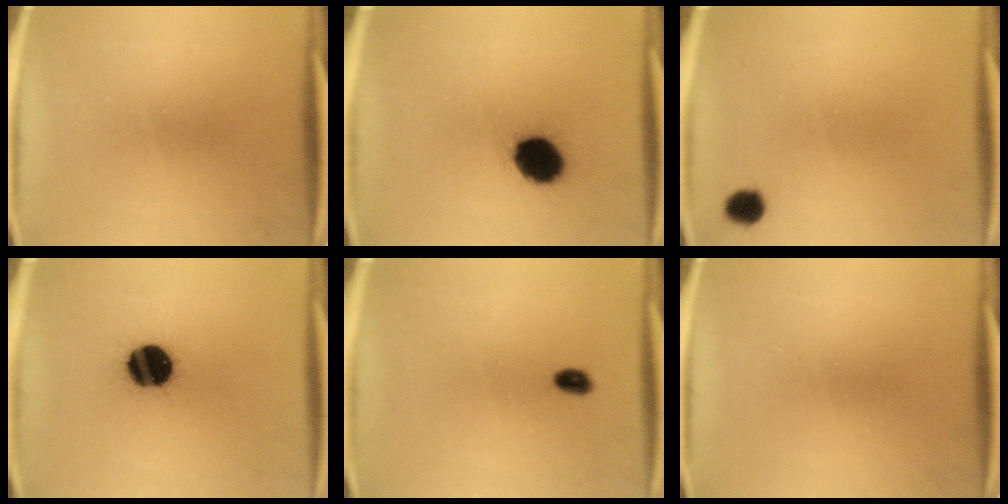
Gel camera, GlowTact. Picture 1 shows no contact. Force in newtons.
{"total": 12.3}
{"total": 3.1}
{"total": 14.9}
{"total": 1.9}
{"total": 0.0}